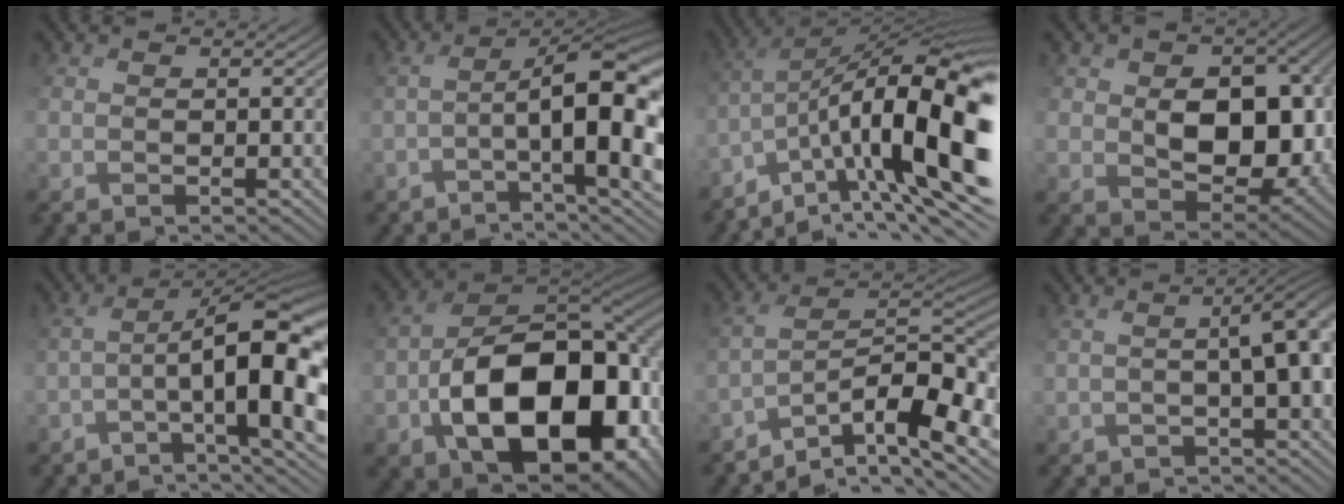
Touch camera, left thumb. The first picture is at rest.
{"total": 12.2, "force": [-3.4, 3.2, 11.3], "torque": [-0.150, 0.009, -0.037]}
{"total": 16.5, "force": [-6.3, 6.2, 13.9], "torque": [-0.233, 0.005, -0.113]}
{"total": 11.3, "force": [0.4, 8.5, 7.4], "torque": [-0.123, -0.012, 0.027]}
{"total": 12.9, "force": [-3.0, 3.5, 12.1], "torque": [-0.160, 0.008, -0.029]}
{"total": 16.9, "force": [-4.7, 11.0, 12.0], "torque": [-0.188, -0.035, -0.066]}
{"total": 12.6, "force": [-8.3, 3.7, 8.8], "torque": [-0.162, 0.009, -0.132]}
{"total": 4.2, "force": [-0.2, 0.9, 4.1], "torque": [-0.041, 0.011, -0.001]}